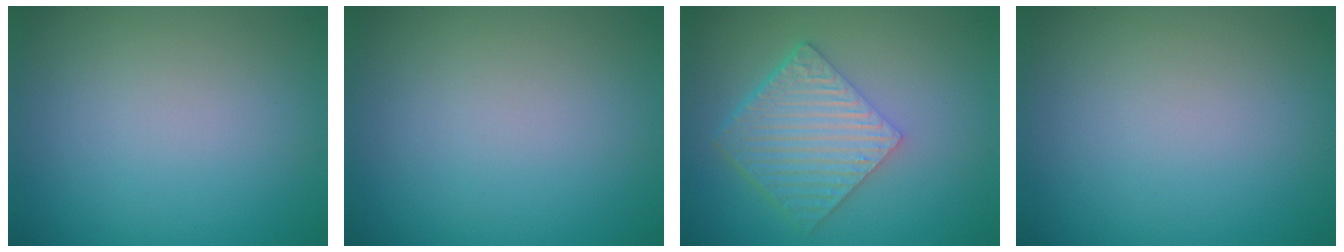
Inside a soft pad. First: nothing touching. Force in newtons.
{"total": 0.0}
{"total": 6.2, "press": 4.3, "slide": 4.4}
{"total": 0.0}